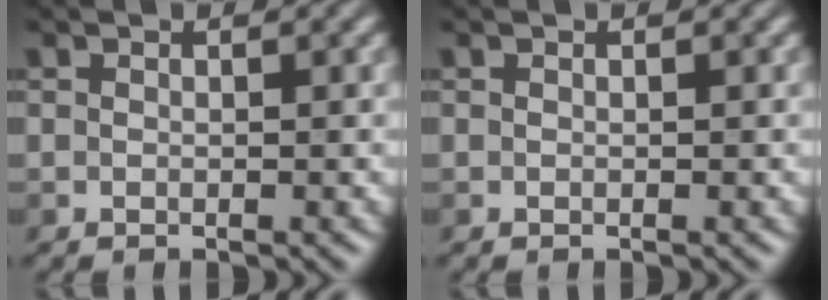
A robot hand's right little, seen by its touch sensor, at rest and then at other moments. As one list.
[{"total": 0.0}]